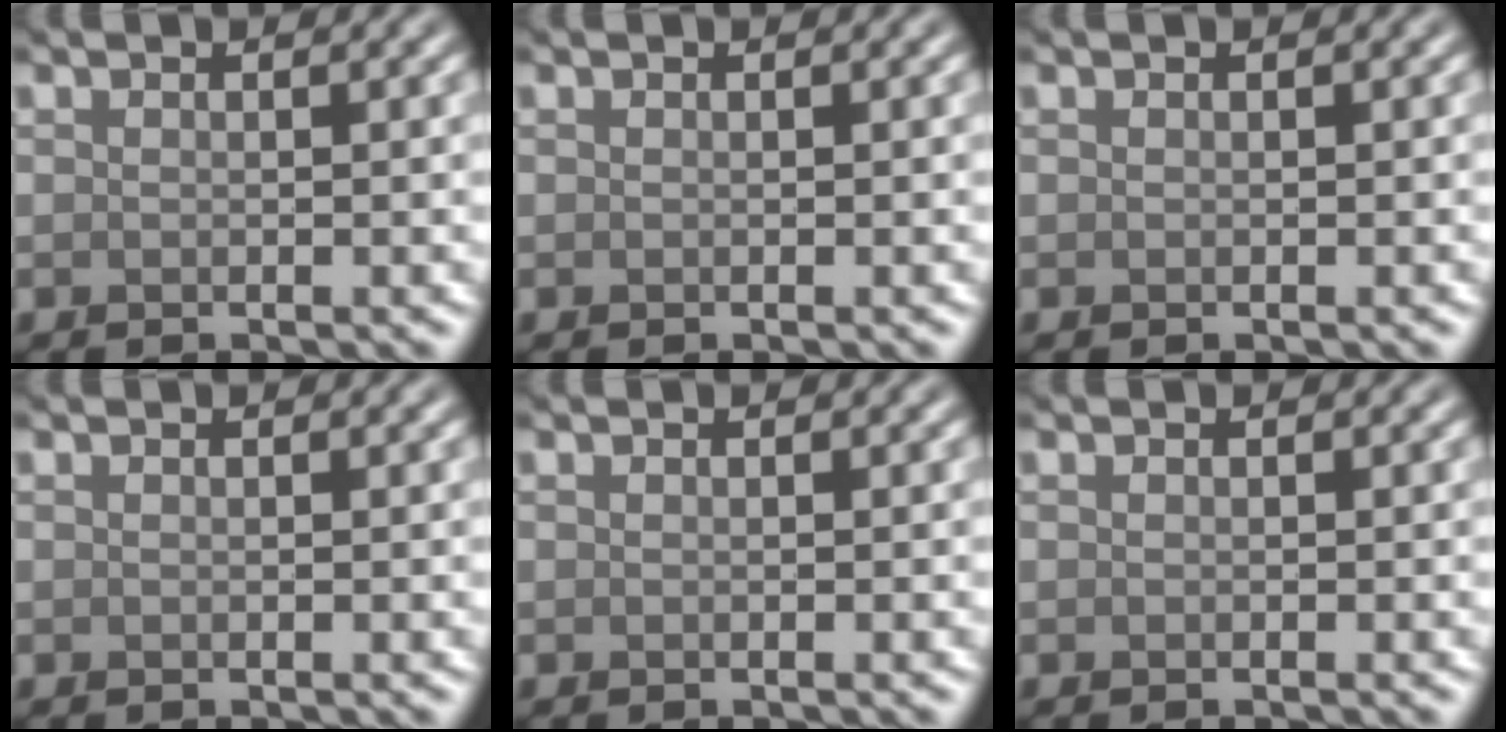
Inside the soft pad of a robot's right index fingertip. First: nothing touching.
{"total": 0.0}
{"total": 0.0}
{"total": 0.0}
{"total": 0.0}
{"total": 0.0}